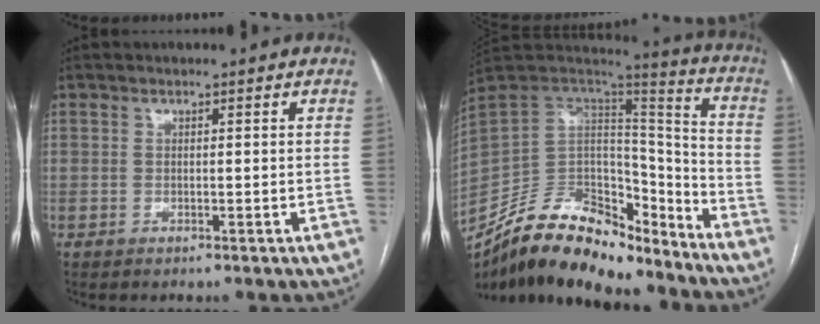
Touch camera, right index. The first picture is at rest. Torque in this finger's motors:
{"motor_torque": [-0.26, -1.80, -1.05, -0.21]}